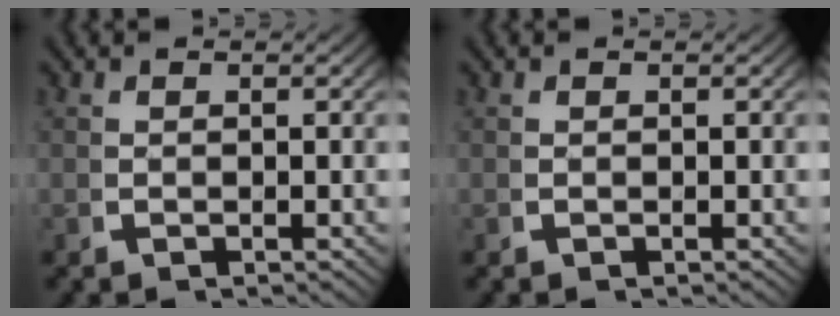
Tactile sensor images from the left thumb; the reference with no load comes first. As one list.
[{"total": 0.0}]